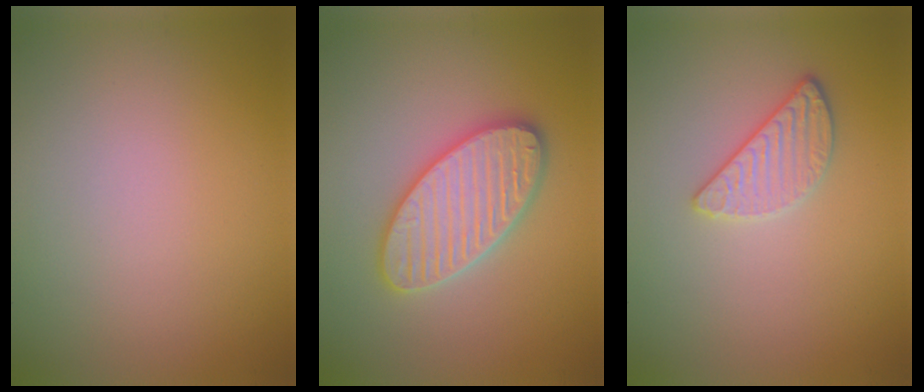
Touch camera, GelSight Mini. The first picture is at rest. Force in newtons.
{"total": 5.8, "press": 5.8, "slide": 0.5}
{"total": 2.5, "press": 2.3, "slide": 0.8}